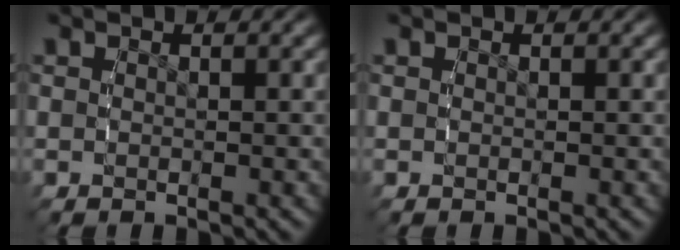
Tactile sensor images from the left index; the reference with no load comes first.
{"total": 0.0}